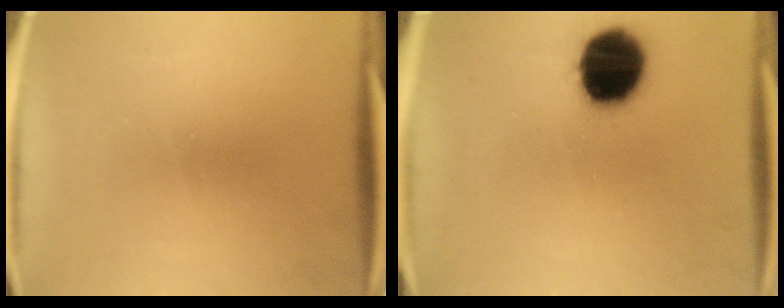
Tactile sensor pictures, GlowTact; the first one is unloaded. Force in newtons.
{"total": 18.1}